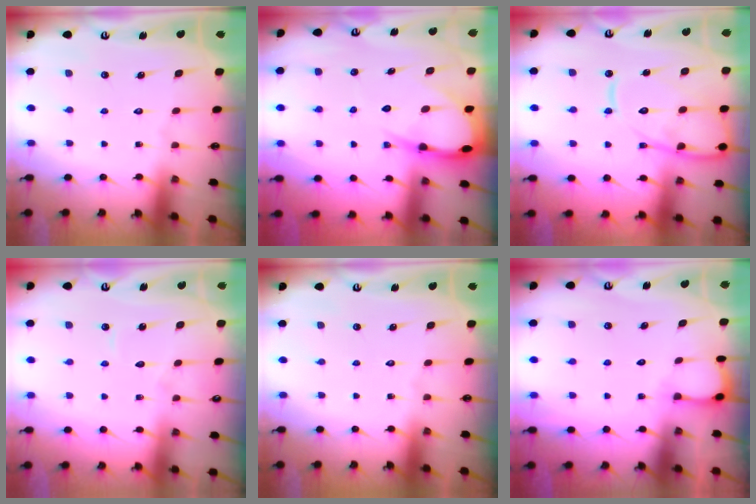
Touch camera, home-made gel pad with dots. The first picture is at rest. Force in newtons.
{"total": 9.1, "press": 9.1, "slide": 1.0}
{"total": 13.8, "press": 13.7, "slide": 1.5}
{"total": 3.4, "press": 3.4, "slide": 0.2}
{"total": 0.0}
{"total": 2.7, "press": 2.7, "slide": 0.3}